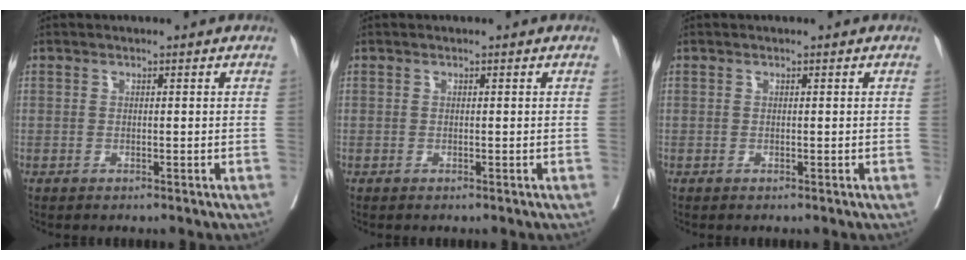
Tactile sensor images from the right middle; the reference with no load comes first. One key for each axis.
{"total": 0.0}
{"total": 0.0}